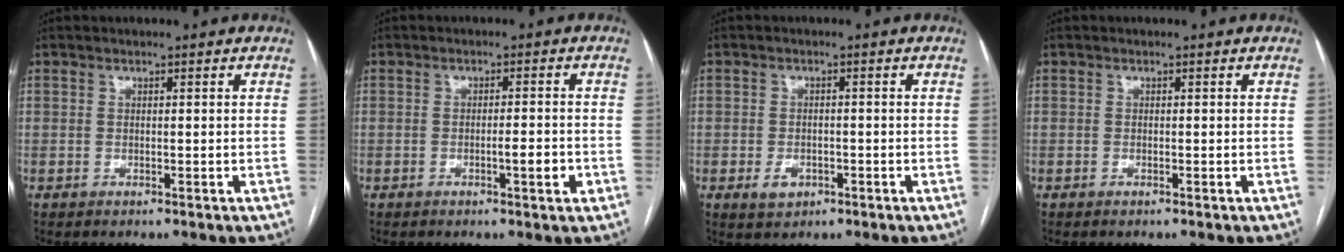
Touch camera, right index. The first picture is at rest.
{"total": 3.2, "force": [-1.1, 0.4, 2.9], "torque": [-0.045, -0.001, -0.017]}
{"total": 2.9, "force": [-1.3, 2.1, 1.6], "torque": [-0.024, 0.002, -0.013]}
{"total": 0.0}